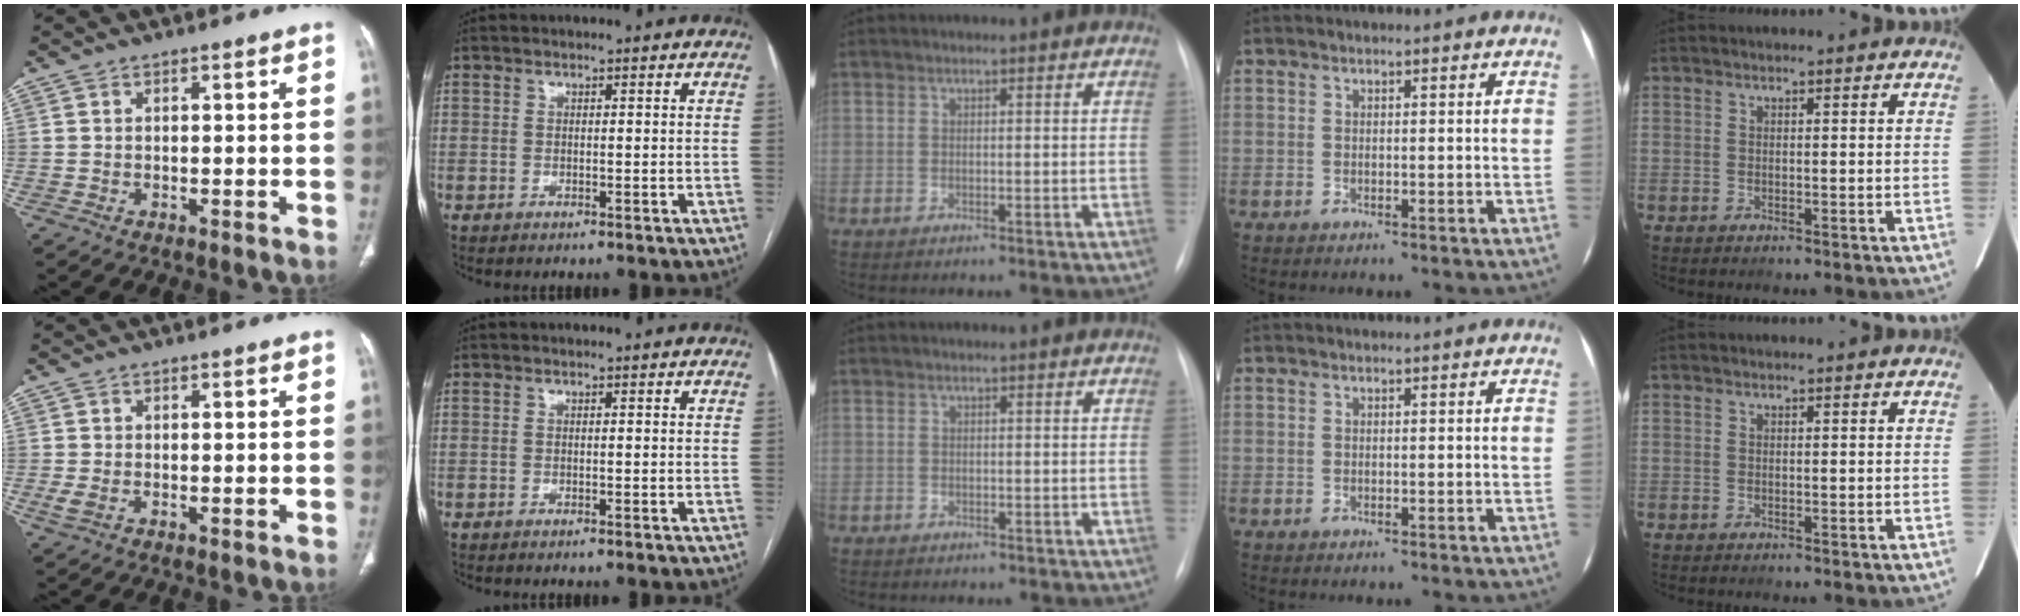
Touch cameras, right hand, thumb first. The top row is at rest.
{"thumb": {"total": 1.8, "force": [-0.3, 1.1, 1.4], "torque": [-0.038, -0.002, -0.003]}, "middle": {"total": 1.3, "force": [-1.0, 0.8, 0.3], "torque": [-0.006, 0.002, -0.011]}}